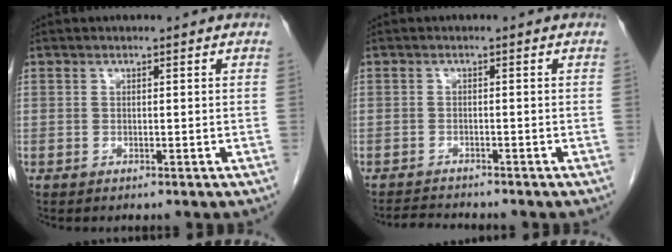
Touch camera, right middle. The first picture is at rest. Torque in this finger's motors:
{"motor_torque": [-0.26, -0.12, -0.01, -0.02]}